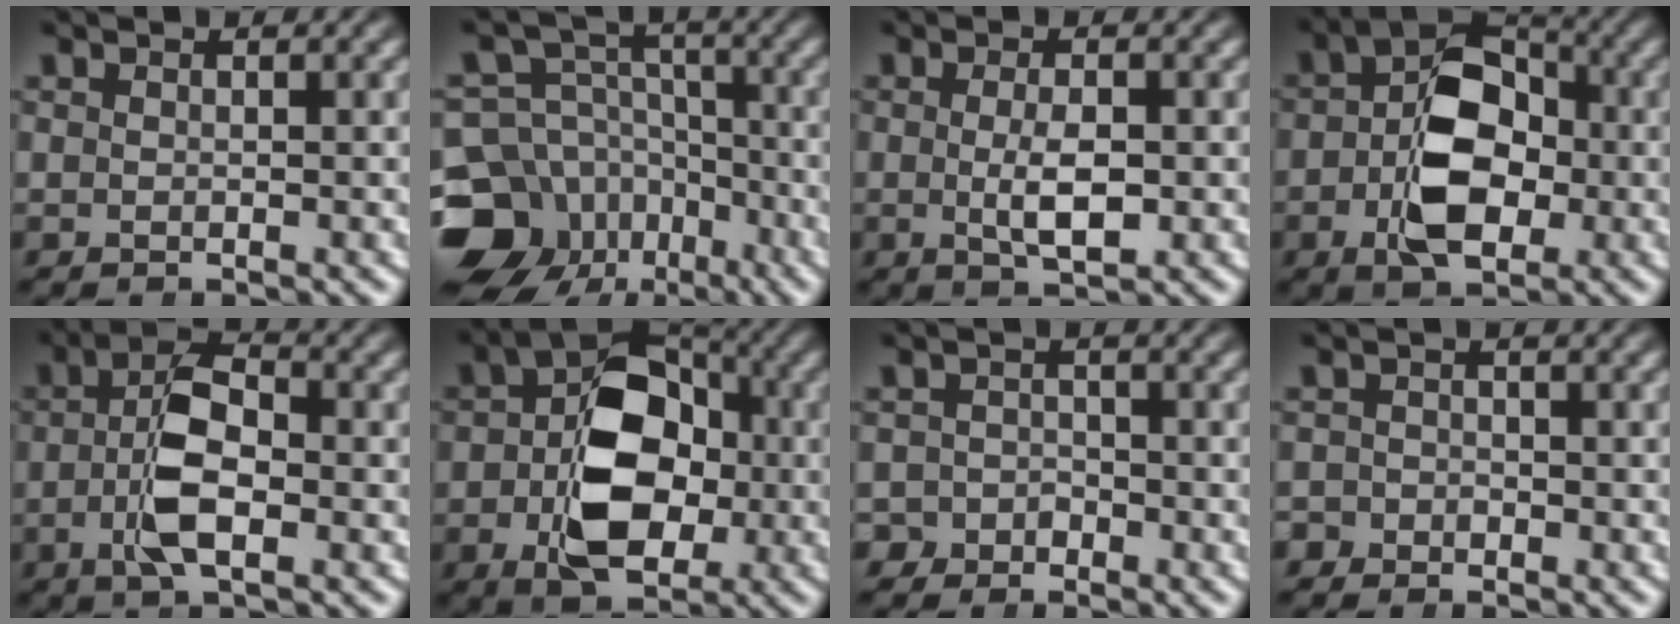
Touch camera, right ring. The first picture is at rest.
{"total": 14.7, "force": [-6.1, 12.2, 5.5], "torque": [-0.092, -0.069, -0.089]}
{"total": 3.3, "force": [-0.5, 1.0, 3.1], "torque": [-0.046, -0.008, -0.004]}
{"total": 7.9, "force": [-0.6, 4.9, 6.2], "torque": [-0.088, -0.004, -0.015]}
{"total": 4.9, "force": [-0.3, 1.7, 4.6], "torque": [-0.073, 0.003, -0.010]}
{"total": 10.2, "force": [-0.5, 6.6, 7.8], "torque": [-0.110, -0.008, -0.011]}
{"total": 2.8, "force": [-1.9, 1.8, -0.8], "torque": [0.027, -0.005, -0.038]}
{"total": 1.7, "force": [-1.1, 0.8, -1.0], "torque": [0.027, -0.003, -0.025]}